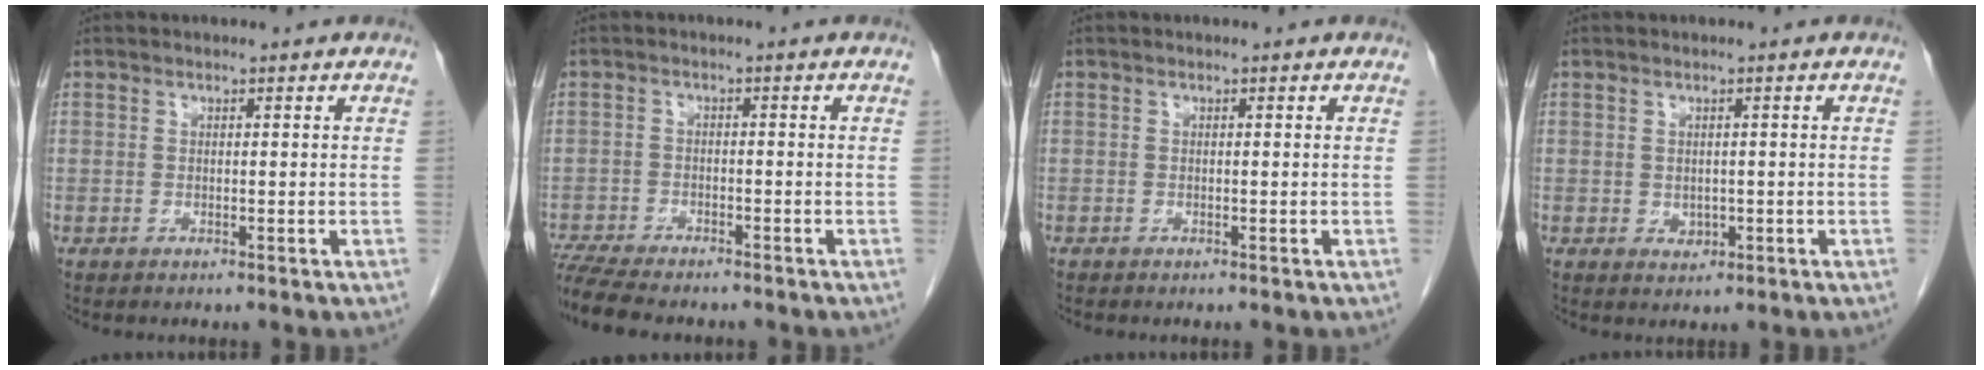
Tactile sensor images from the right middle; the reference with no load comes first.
{"total": 9.3, "force": [-8.2, 1.6, 4.0], "torque": [-0.069, -0.012, -0.133]}
{"total": 0.0}
{"total": 1.3, "force": [0.0, 1.1, 0.8], "torque": [-0.013, 0.000, 0.006]}